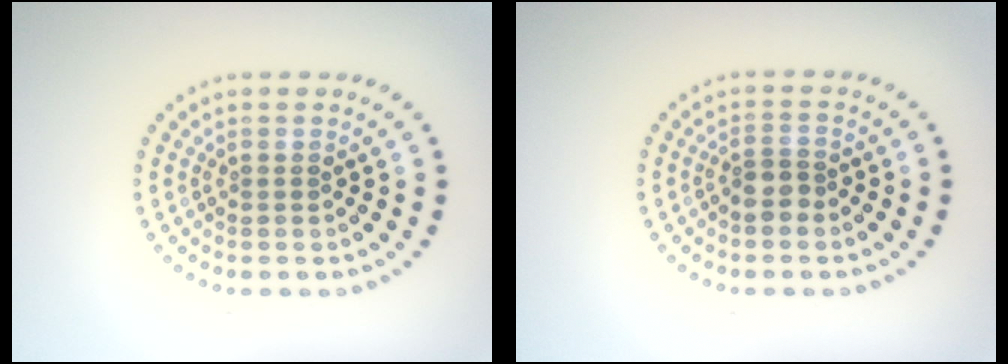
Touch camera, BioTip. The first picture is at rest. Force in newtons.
{"total": 2.0, "press": 1.7, "slide": 1.1}